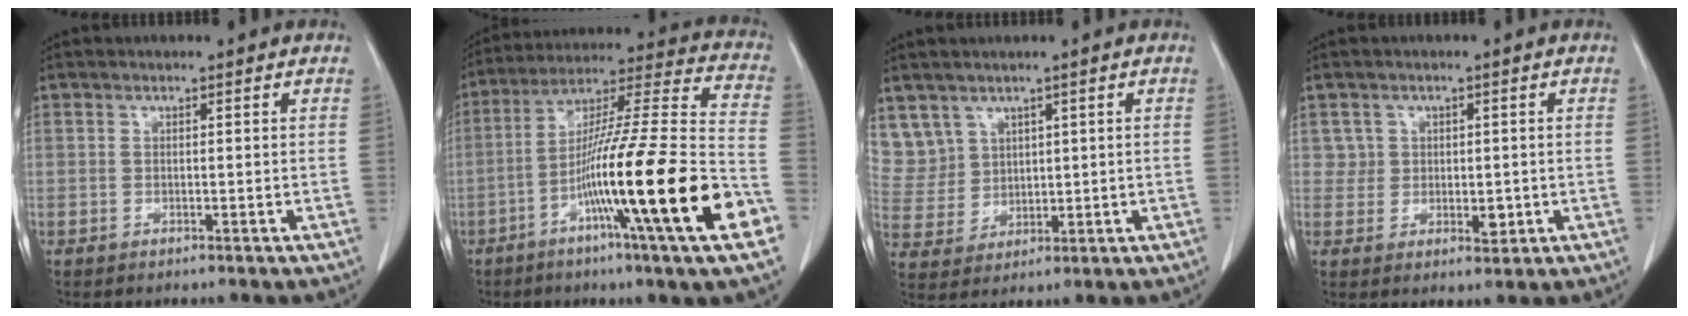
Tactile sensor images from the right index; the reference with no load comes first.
{"total": 26.0, "force": [-9.3, -0.2, 24.3], "torque": [-0.356, -0.026, -0.163]}
{"total": 8.0, "force": [4.7, 6.5, 0.3], "torque": [-0.019, 0.021, 0.117]}
{"total": 3.2, "force": [0.5, 3.0, 1.1], "torque": [-0.007, 0.002, 0.011]}